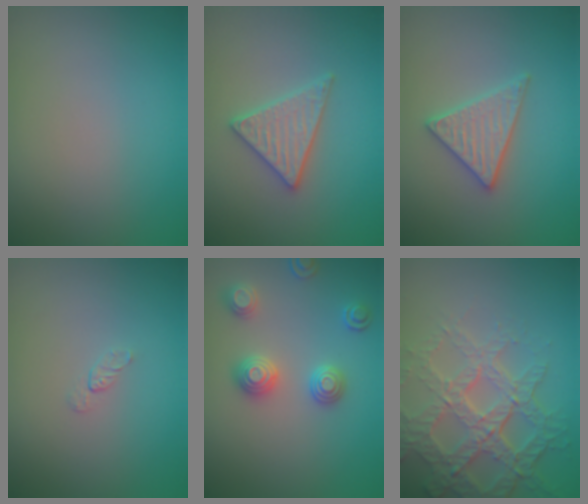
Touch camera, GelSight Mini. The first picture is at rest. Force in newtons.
{"total": 3.3, "press": 3.3, "slide": 0.5}
{"total": 3.3, "press": 3.3, "slide": 0.5}
{"total": 0.5, "press": 0.3, "slide": 0.4}
{"total": 3.0, "press": 2.9, "slide": 0.6}
{"total": 6.8, "press": 5.0, "slide": 4.7}